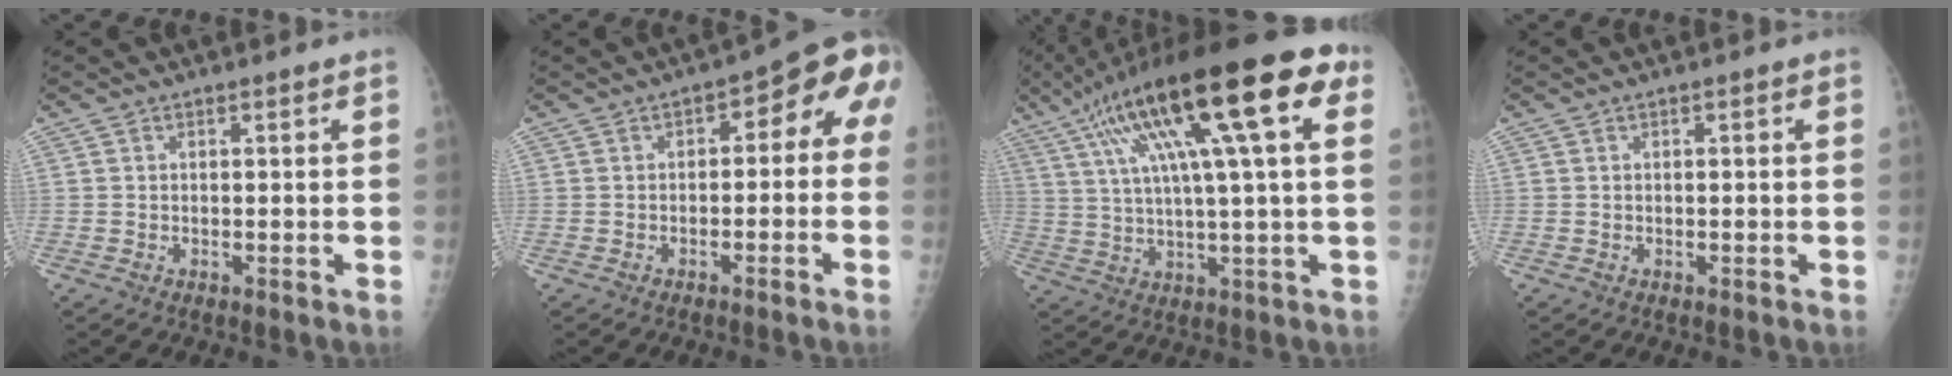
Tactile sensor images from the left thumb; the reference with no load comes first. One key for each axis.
{"total": 7.8, "fx": -1.0, "fy": 4.5, "fz": 6.3, "tx": -0.044, "ty": 0.046, "tz": -0.025}
{"total": 24.6, "fx": 9.7, "fy": 5.4, "fz": 21.9, "tx": -0.367, "ty": 0.026, "tz": 0.152}
{"total": 0.0}